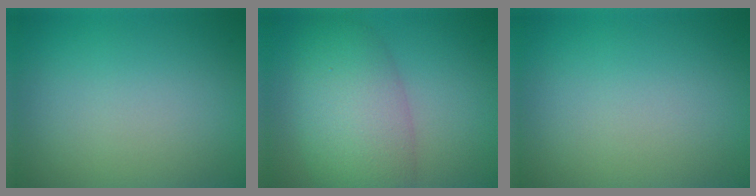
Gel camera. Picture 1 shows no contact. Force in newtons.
{"total": 7.4, "press": 7.4, "slide": 0.3}
{"total": 0.0}